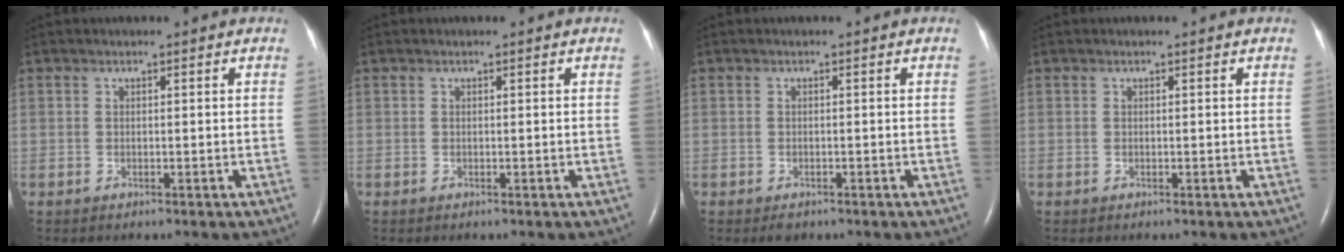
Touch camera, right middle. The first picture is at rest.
{"total": 0.0}
{"total": 1.1, "force": [-0.8, 0.6, 0.5], "torque": [-0.012, -0.001, -0.008]}
{"total": 0.0}